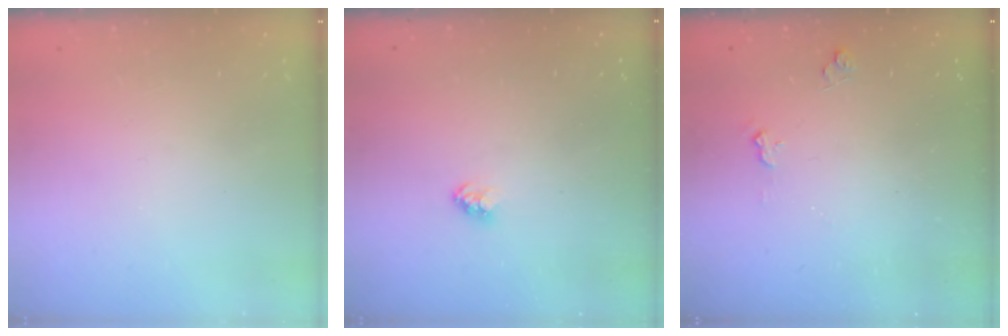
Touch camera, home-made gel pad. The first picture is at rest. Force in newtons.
{"total": 2.4, "press": 2.4, "slide": 0.1}
{"total": 4.7, "press": 4.7, "slide": 0.5}